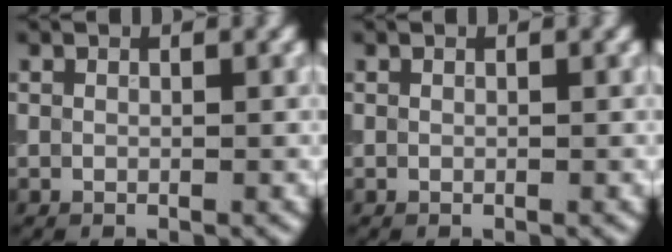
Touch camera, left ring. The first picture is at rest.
{"total": 0.0}